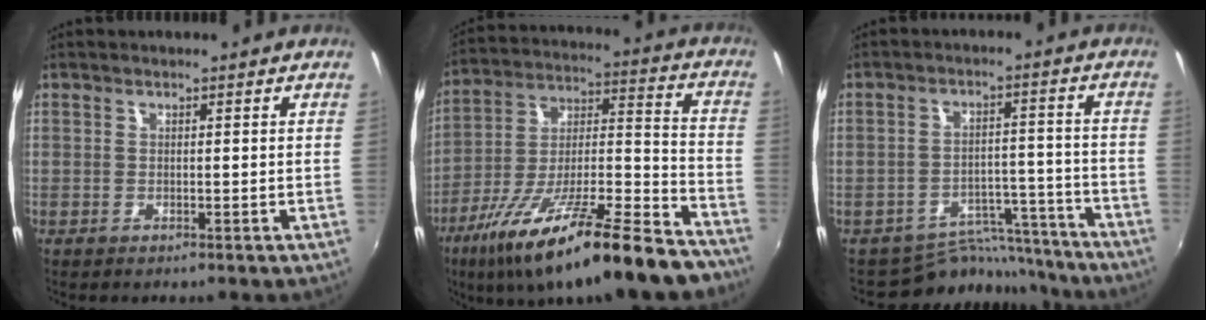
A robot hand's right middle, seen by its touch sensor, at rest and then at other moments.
{"total": 27.4, "force": [-19.4, 5.8, 18.4], "torque": [-0.290, -0.029, -0.297]}
{"total": 10.8, "force": [-10.2, 3.5, 0.1], "torque": [-0.001, 0.035, -0.145]}